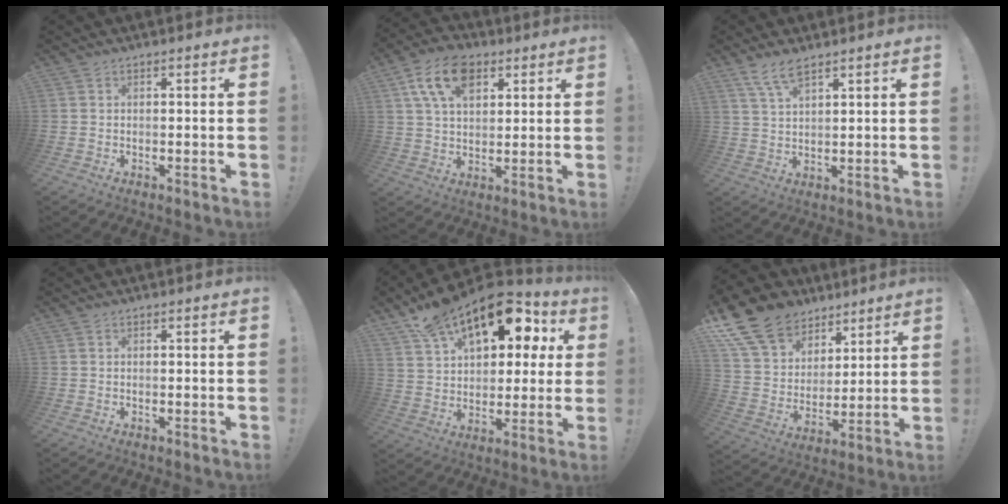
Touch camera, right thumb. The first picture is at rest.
{"total": 13.7, "force": [6.5, 8.7, 8.4], "torque": [-0.141, -0.011, 0.125]}
{"total": 5.6, "force": [4.2, 1.5, 3.4], "torque": [-0.066, -0.015, 0.077]}
{"total": 0.0}
{"total": 20.3, "force": [11.6, 11.1, 12.5], "torque": [-0.174, -0.070, 0.204]}
{"total": 16.4, "force": [10.4, 11.3, 5.7], "torque": [-0.106, -0.066, 0.215]}